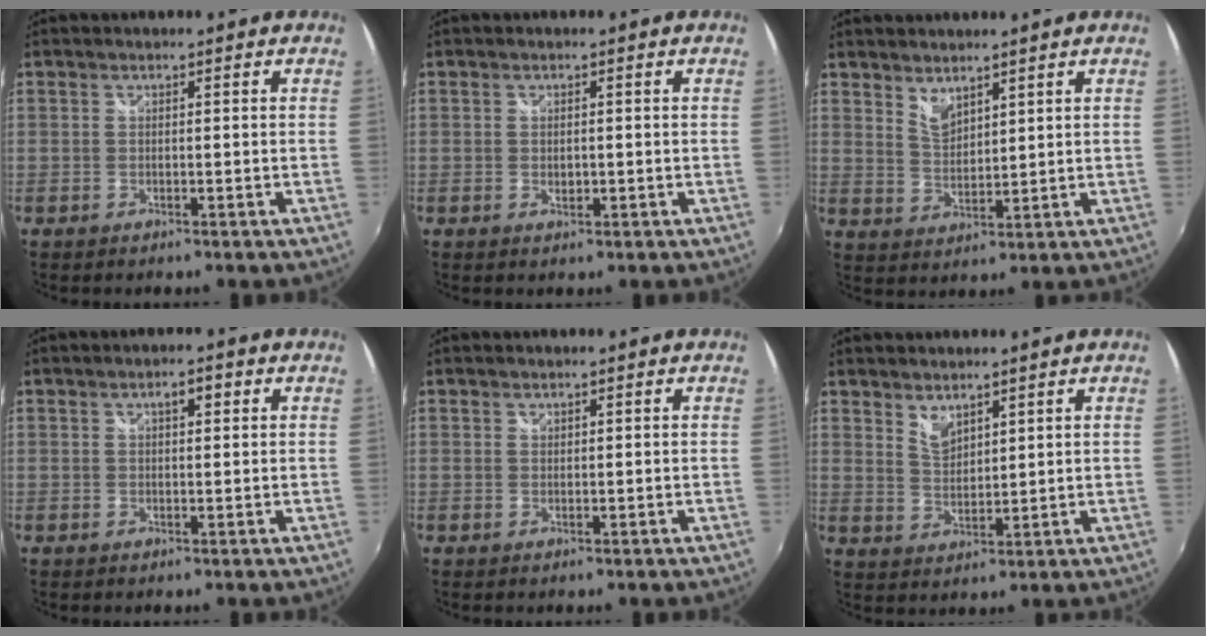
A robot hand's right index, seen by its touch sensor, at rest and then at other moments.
{"total": 1.3, "force": [-0.1, 0.9, 0.9], "torque": [-0.014, -0.001, -0.001]}
{"total": 4.2, "force": [3.6, 1.6, 1.7], "torque": [-0.025, -0.006, 0.065]}
{"total": 2.4, "force": [1.0, 1.0, 2.0], "torque": [-0.029, 0.008, 0.014]}
{"total": 0.5, "force": [0.5, 0.2, 0.0], "torque": [0.002, 0.000, 0.010]}
{"total": 4.1, "force": [3.4, 1.6, 1.6], "torque": [-0.024, -0.005, 0.061]}